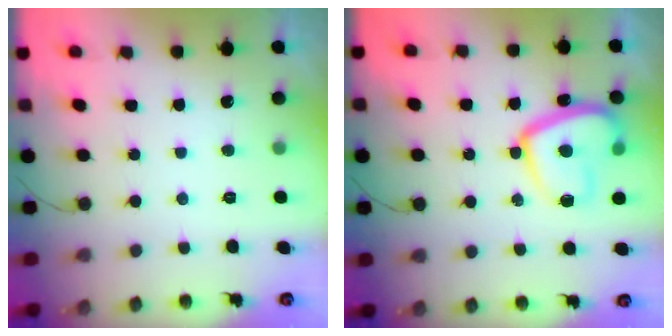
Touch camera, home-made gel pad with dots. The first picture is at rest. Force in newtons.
{"total": 16.0, "press": 15.9, "slide": 1.6}